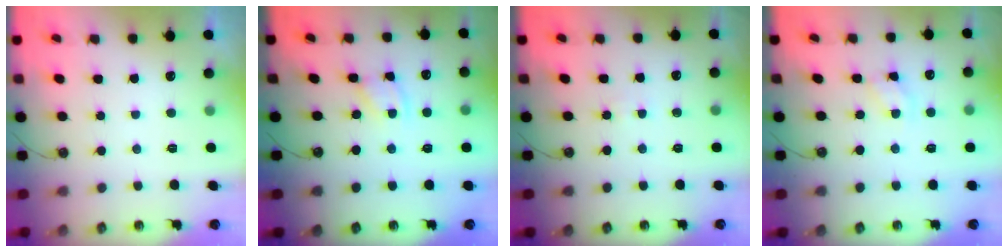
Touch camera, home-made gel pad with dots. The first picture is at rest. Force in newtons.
{"total": 3.2, "press": 3.2, "slide": 0.1}
{"total": 2.8, "press": 2.8, "slide": 0.3}
{"total": 4.1, "press": 4.0, "slide": 0.4}